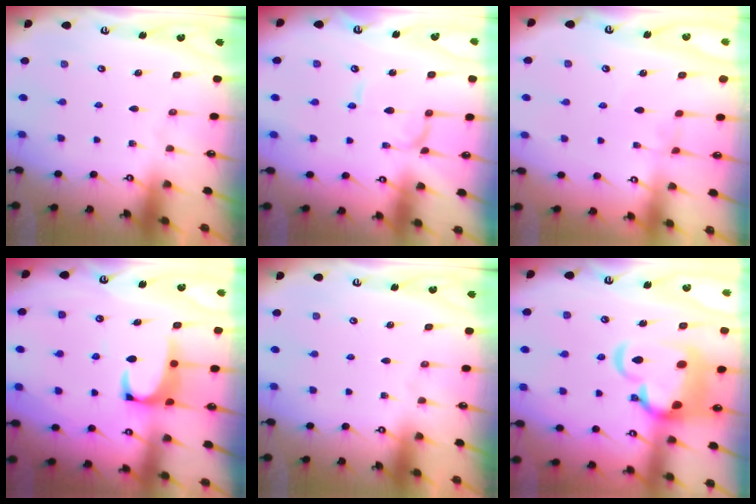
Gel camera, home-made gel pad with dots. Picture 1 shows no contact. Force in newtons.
{"total": 0.6, "press": 0.6, "slide": 0.1}
{"total": 2.9, "press": 2.9, "slide": 0.4}
{"total": 2.2, "press": 2.0, "slide": 0.9}
{"total": 0.0}
{"total": 11.4, "press": 11.2, "slide": 2.1}